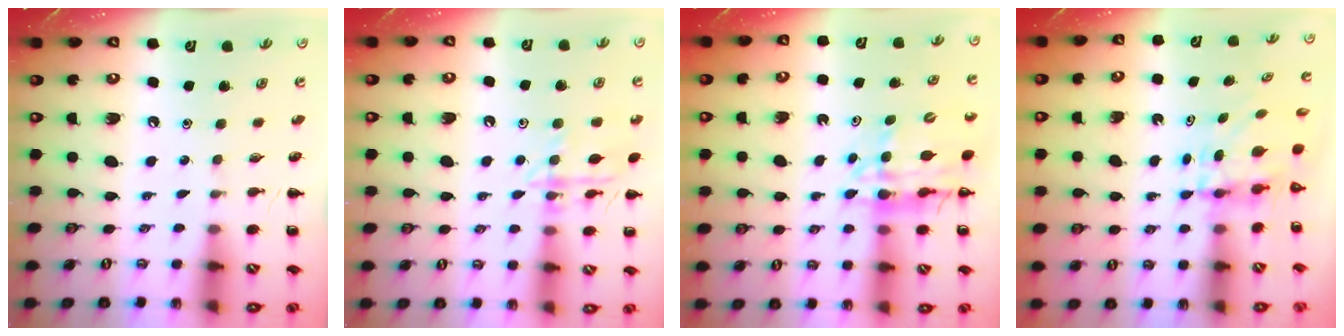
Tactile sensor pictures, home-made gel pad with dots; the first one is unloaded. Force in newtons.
{"total": 12.5, "press": 12.5, "slide": 0.6}
{"total": 11.6, "press": 11.1, "slide": 3.3}
{"total": 4.6, "press": 4.6, "slide": 0.8}